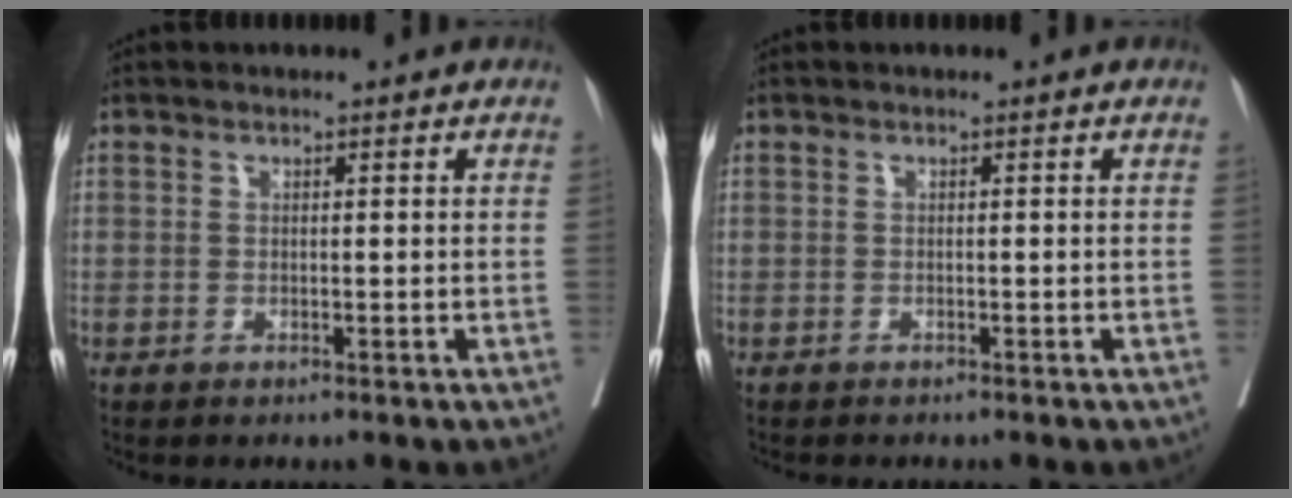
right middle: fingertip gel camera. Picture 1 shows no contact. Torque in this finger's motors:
{"motor_torque": [0.09, -0.12, -0.01, 0.00]}